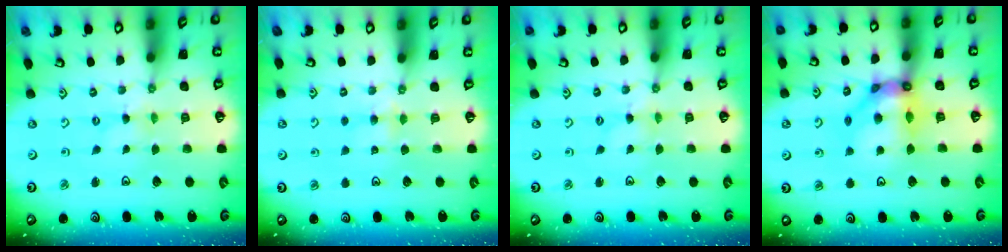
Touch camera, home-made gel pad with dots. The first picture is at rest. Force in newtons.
{"total": 3.9, "press": 3.9, "slide": 0.4}
{"total": 0.8, "press": 0.7, "slide": 0.3}
{"total": 12.2, "press": 12.1, "slide": 1.0}